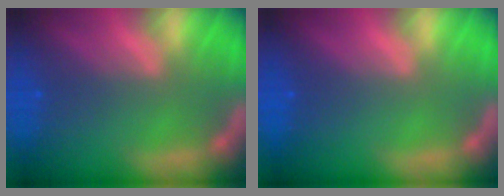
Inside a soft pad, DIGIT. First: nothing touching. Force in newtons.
{"total": 0.0}